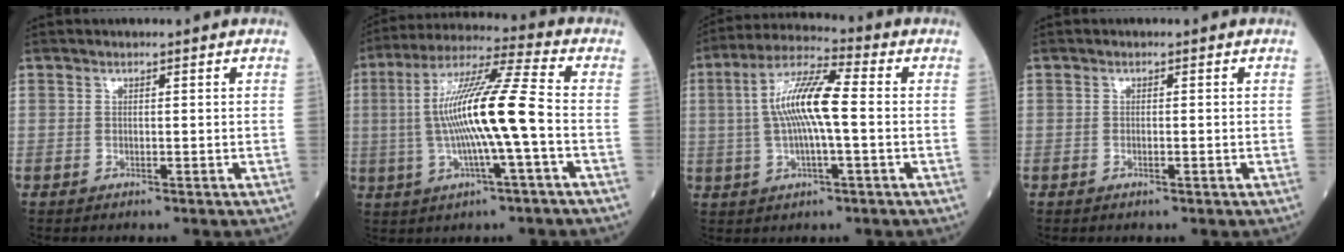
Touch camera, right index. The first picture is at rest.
{"total": 14.6, "force": [-1.2, 0.0, 14.5], "torque": [-0.276, 0.012, -0.029]}
{"total": 10.8, "force": [0.3, 1.7, 10.6], "torque": [-0.210, 0.016, 0.001]}
{"total": 0.8, "force": [-0.3, 0.1, 0.8], "torque": [-0.016, -0.001, -0.003]}